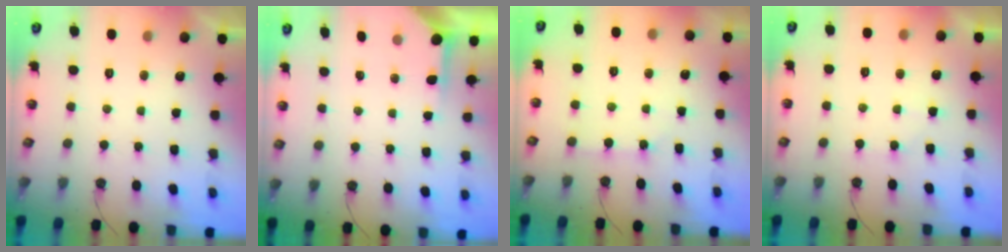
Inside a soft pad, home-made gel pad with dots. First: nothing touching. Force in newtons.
{"total": 3.5, "press": 3.5, "slide": 0.3}
{"total": 2.4, "press": 2.4, "slide": 0.3}
{"total": 3.0, "press": 3.0, "slide": 0.6}